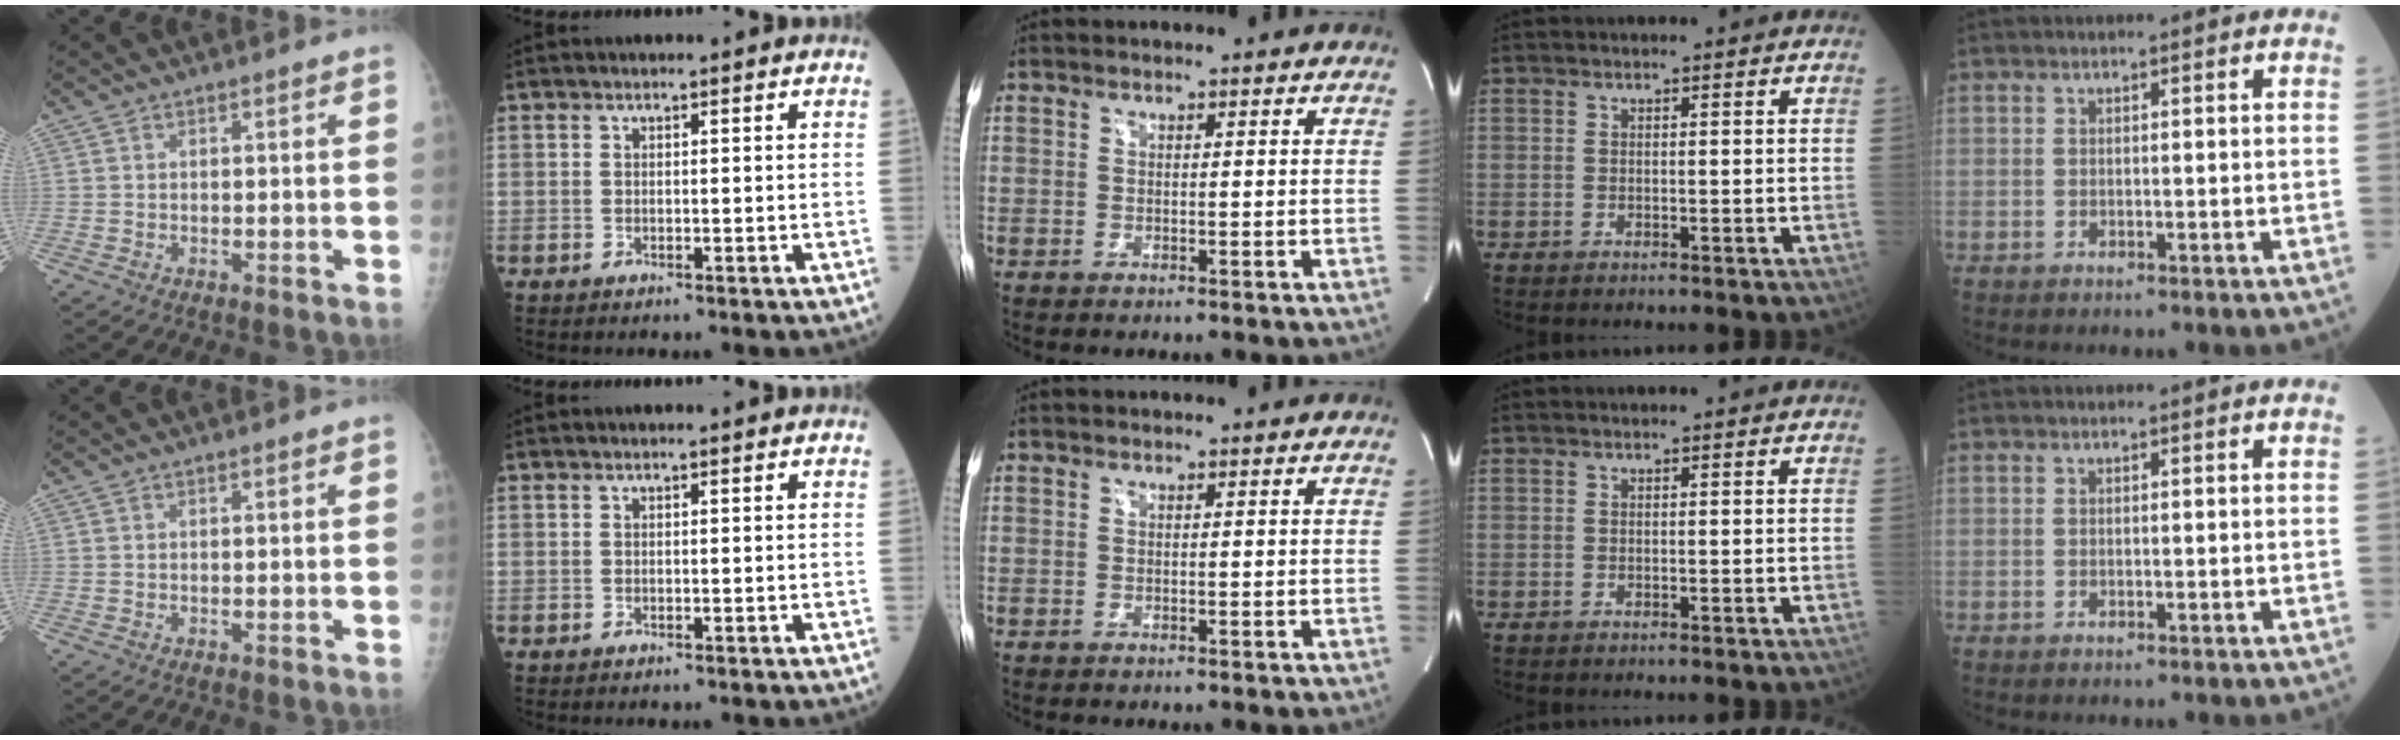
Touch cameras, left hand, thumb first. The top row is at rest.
{}